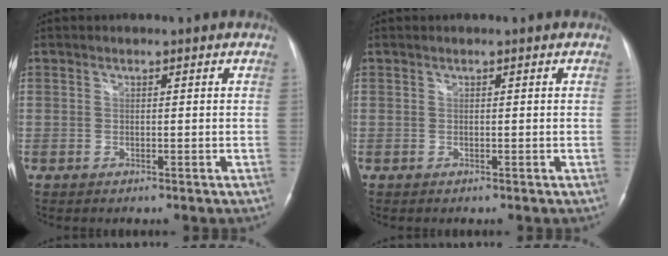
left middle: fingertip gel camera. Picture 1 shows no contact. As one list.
[{"total": 0.0}]